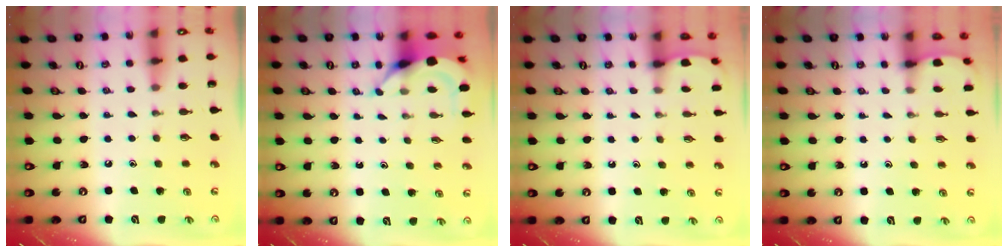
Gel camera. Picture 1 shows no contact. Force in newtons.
{"total": 4.5, "press": 4.5, "slide": 0.2}
{"total": 1.2, "press": 1.2, "slide": 0.1}
{"total": 1.2, "press": 1.2, "slide": 0.1}